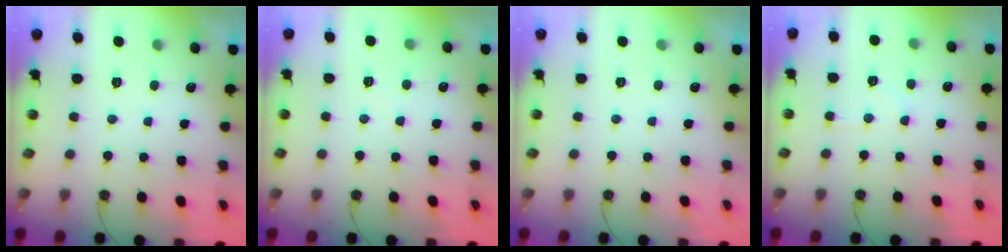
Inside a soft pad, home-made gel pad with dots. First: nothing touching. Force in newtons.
{"total": 4.0, "press": 4.0, "slide": 0.6}
{"total": 0.0}
{"total": 5.3, "press": 5.3, "slide": 0.6}